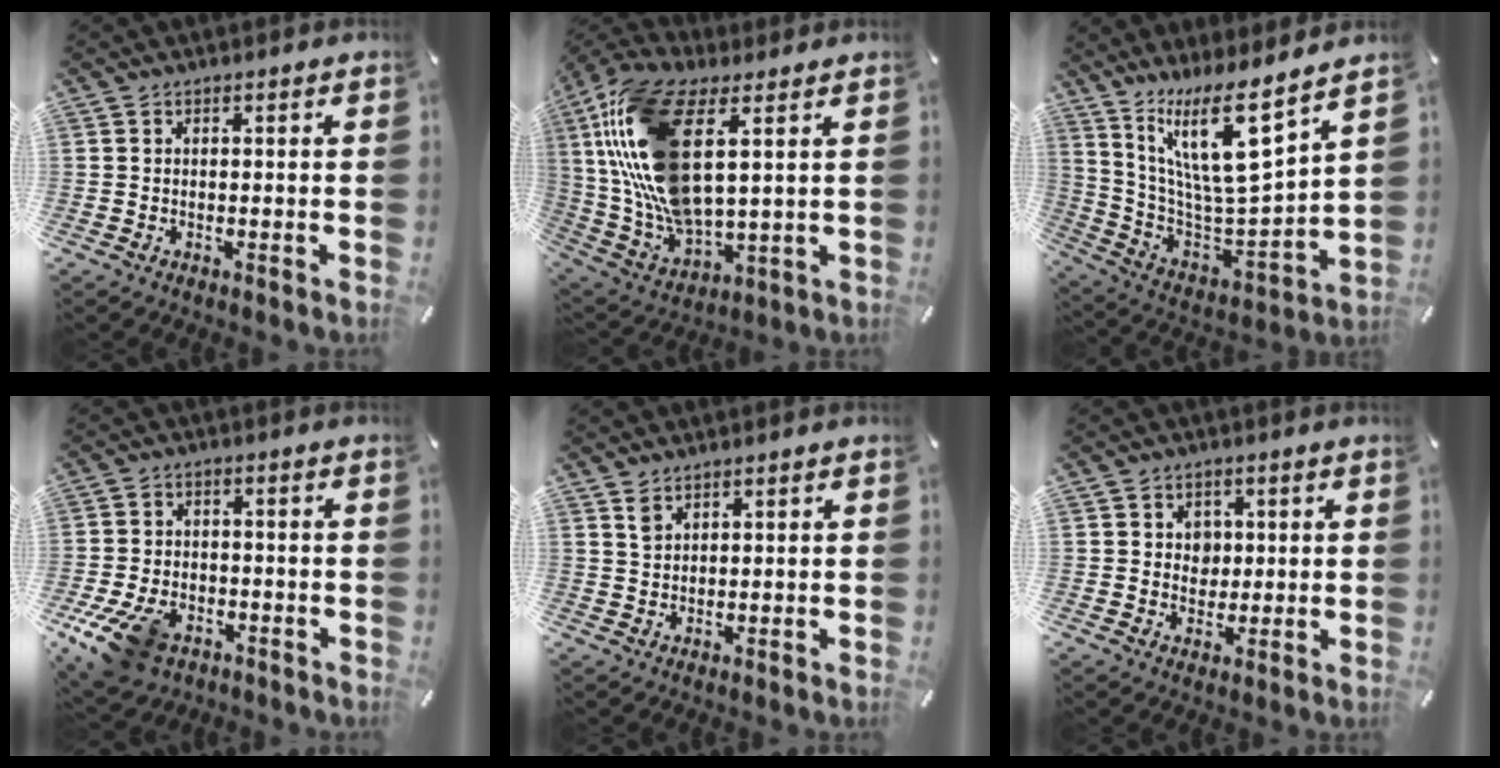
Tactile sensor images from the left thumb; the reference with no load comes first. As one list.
[{"total": 19.0, "force": [6.2, 9.1, 15.5], "torque": [-0.354, -0.024, 0.105]}, {"total": 17.6, "force": [11.3, 4.3, 12.8], "torque": [-0.234, -0.088, 0.183]}, {"total": 11.5, "force": [-6.3, 7.3, 6.3], "torque": [-0.136, 0.026, -0.112]}, {"total": 2.4, "force": [1.8, 1.3, 1.0], "torque": [-0.013, -0.006, 0.033]}, {"total": 4.4, "force": [0.5, 4.3, 1.0], "torque": [-0.010, 0.001, 0.004]}]